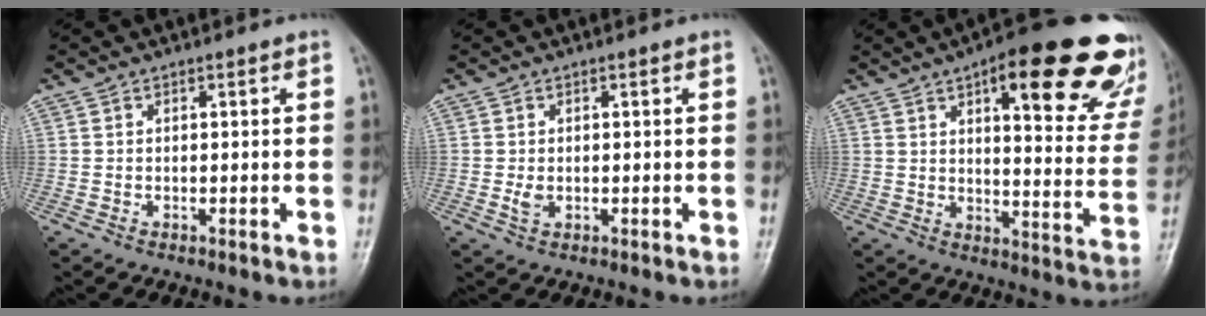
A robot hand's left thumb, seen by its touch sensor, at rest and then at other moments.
{"total": 1.8, "force": [-0.1, 1.3, 1.2], "torque": [-0.021, -0.003, -0.001]}
{"total": 26.4, "force": [15.1, 8.4, 19.9], "torque": [-0.216, -0.045, 0.188]}